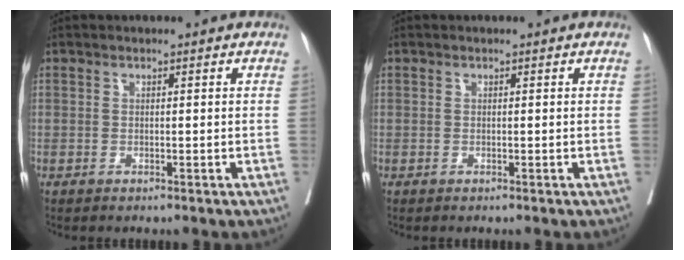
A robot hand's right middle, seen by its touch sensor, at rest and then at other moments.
{"total": 0.0}